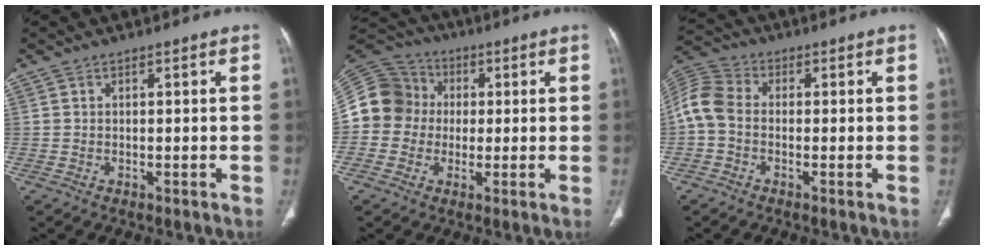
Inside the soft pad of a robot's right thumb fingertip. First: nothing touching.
{"total": 13.3, "force": [0.2, 12.3, 4.9], "torque": [-0.089, 0.037, -0.001]}
{"total": 6.7, "force": [-0.8, 4.7, 4.7], "torque": [-0.098, 0.018, -0.032]}